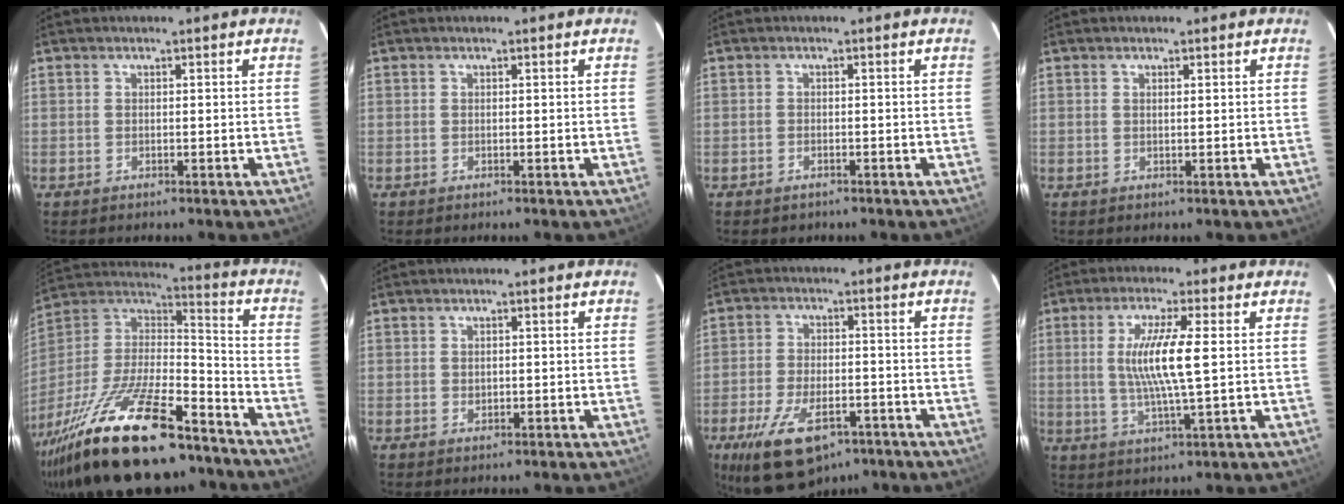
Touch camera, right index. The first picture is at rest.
{"total": 0.0}
{"total": 1.4, "force": [-0.9, 1.0, 0.2], "torque": [-0.008, 0.002, -0.011]}
{"total": 0.5, "force": [0.3, 0.0, 0.4], "torque": [-0.008, 0.001, 0.006]}
{"total": 29.8, "force": [-21.2, 9.7, 18.7], "torque": [-0.364, -0.026, -0.337]}
{"total": 0.8, "force": [0.1, 0.8, 0.3], "torque": [-0.003, 0.002, 0.003]}
{"total": 14.8, "force": [-8.9, 6.8, 9.7], "torque": [-0.203, -0.027, -0.147]}
{"total": 9.3, "force": [0.9, 0.4, 9.3], "torque": [-0.178, -0.007, 0.019]}